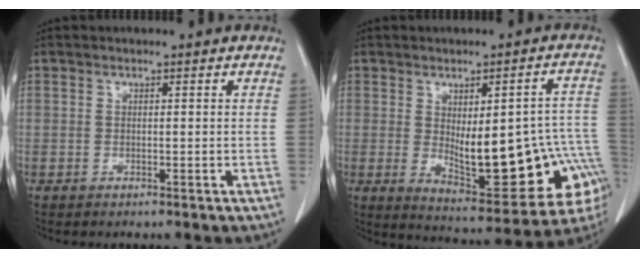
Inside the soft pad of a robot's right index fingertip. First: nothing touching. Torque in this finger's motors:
{"motor_torque": [1.37, -0.77, 0.44, 0.14]}